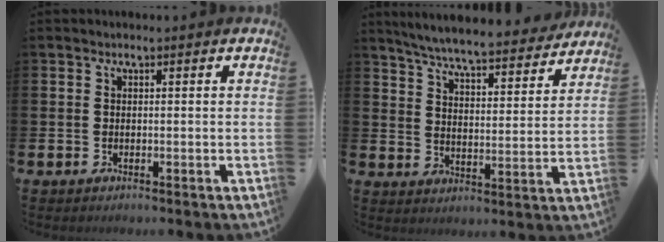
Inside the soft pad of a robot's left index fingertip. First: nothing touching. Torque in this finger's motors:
{"motor_torque": [1.05, -1.09, 0.86, 0.17]}